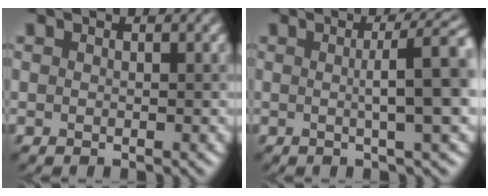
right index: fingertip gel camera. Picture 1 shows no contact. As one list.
[{"total": 6.8, "force": [0.6, 1.3, 6.7], "torque": [-0.077, 0.015, 0.013]}]